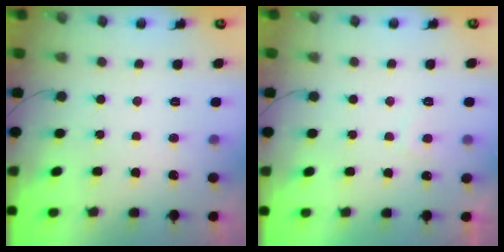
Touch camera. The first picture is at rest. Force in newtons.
{"total": 1.8, "press": 1.6, "slide": 0.7}